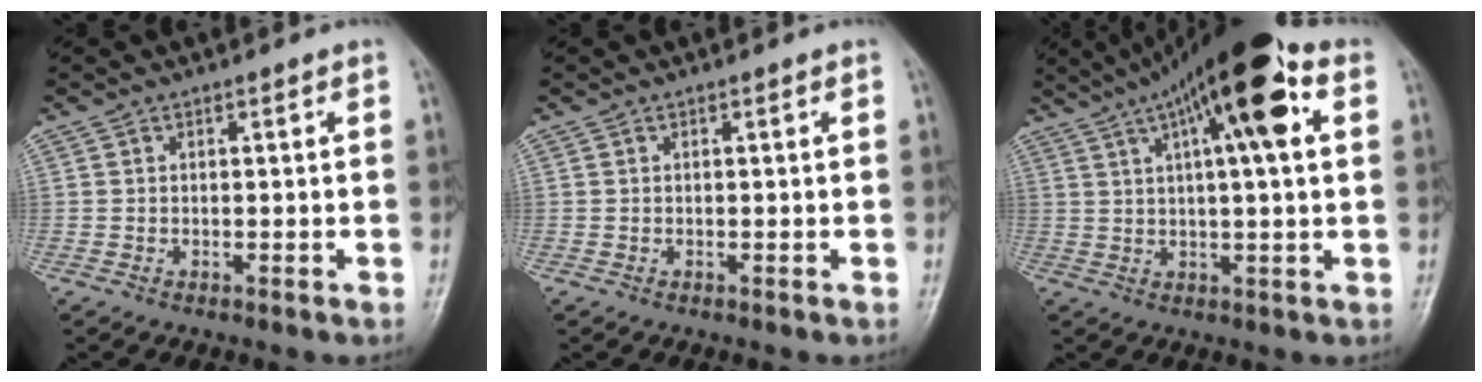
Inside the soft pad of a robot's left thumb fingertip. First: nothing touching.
{"total": 0.0}
{"total": 17.0, "force": [6.6, 4.3, 15.1], "torque": [-0.237, 0.023, 0.098]}